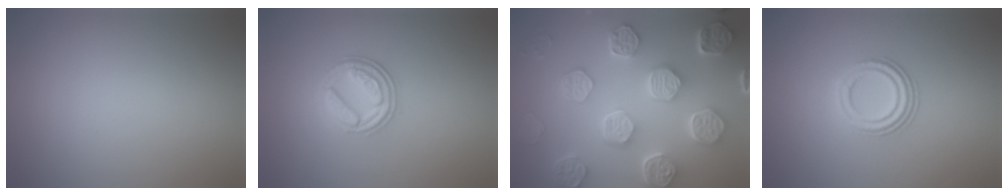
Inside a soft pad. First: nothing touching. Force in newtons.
{"total": 3.8, "press": 3.2, "slide": 2.1}
{"total": 8.4, "press": 6.5, "slide": 5.4}
{"total": 3.1, "press": 2.2, "slide": 2.2}